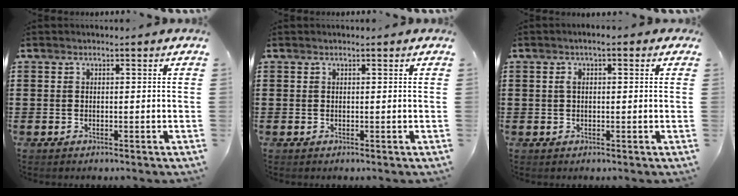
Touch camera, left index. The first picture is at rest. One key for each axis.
{"total": 0.0}
{"total": 2.1, "fx": 0.2, "fy": 0.8, "fz": 2.0, "tx": -0.040, "ty": 0.007, "tz": 0.001}